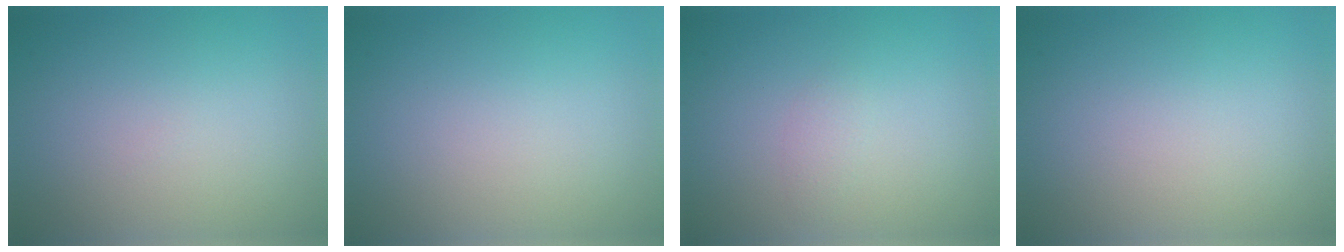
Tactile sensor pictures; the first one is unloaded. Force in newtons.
{"total": 0.0}
{"total": 0.8, "press": 0.8, "slide": 0.0}
{"total": 0.0}